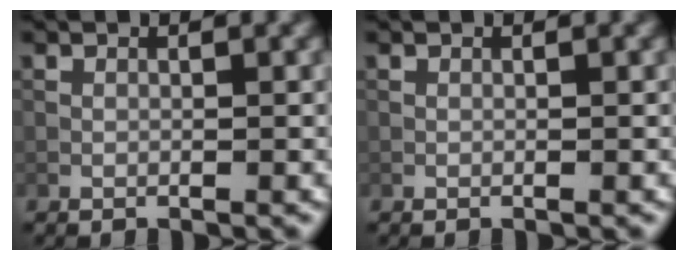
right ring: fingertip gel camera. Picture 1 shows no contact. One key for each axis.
{"total": 0.0}